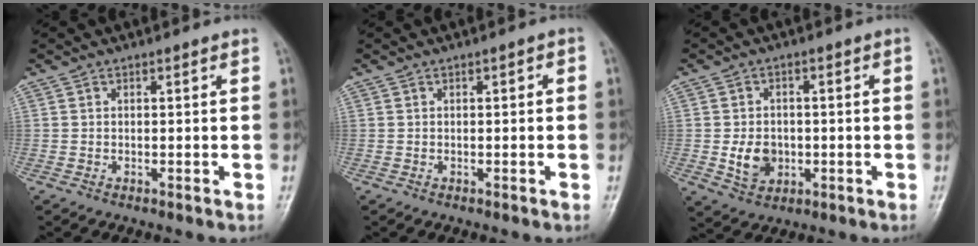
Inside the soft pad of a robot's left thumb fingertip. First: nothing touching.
{"total": 0.9, "force": [0.0, 0.5, 0.8], "torque": [-0.003, 0.004, -0.005]}
{"total": 6.3, "force": [-1.0, 5.0, 3.6], "torque": [-0.041, 0.001, -0.012]}